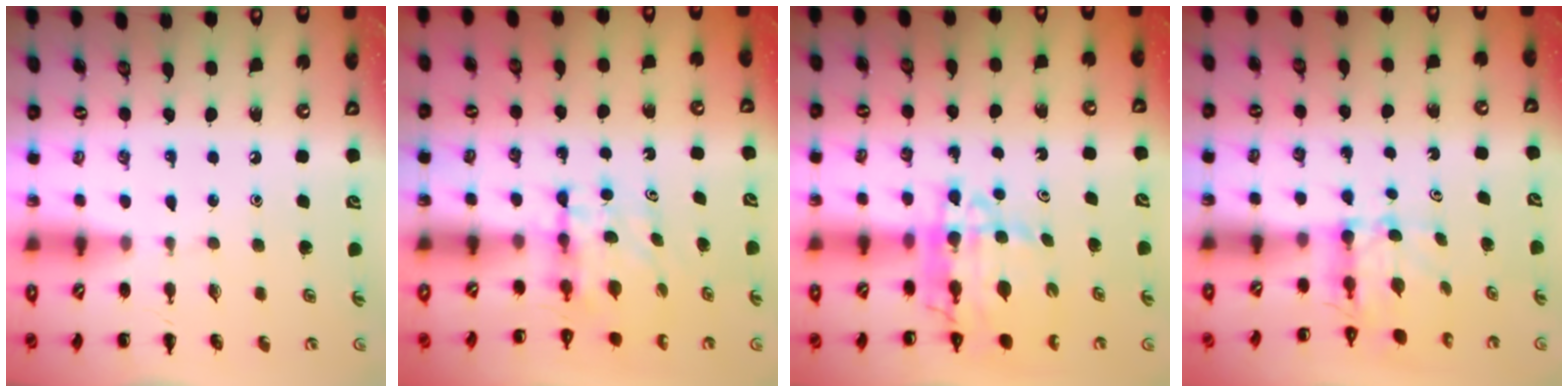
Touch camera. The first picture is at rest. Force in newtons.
{"total": 4.8, "press": 4.8, "slide": 0.3}
{"total": 9.1, "press": 8.6, "slide": 3.1}
{"total": 5.1, "press": 5.1, "slide": 0.5}